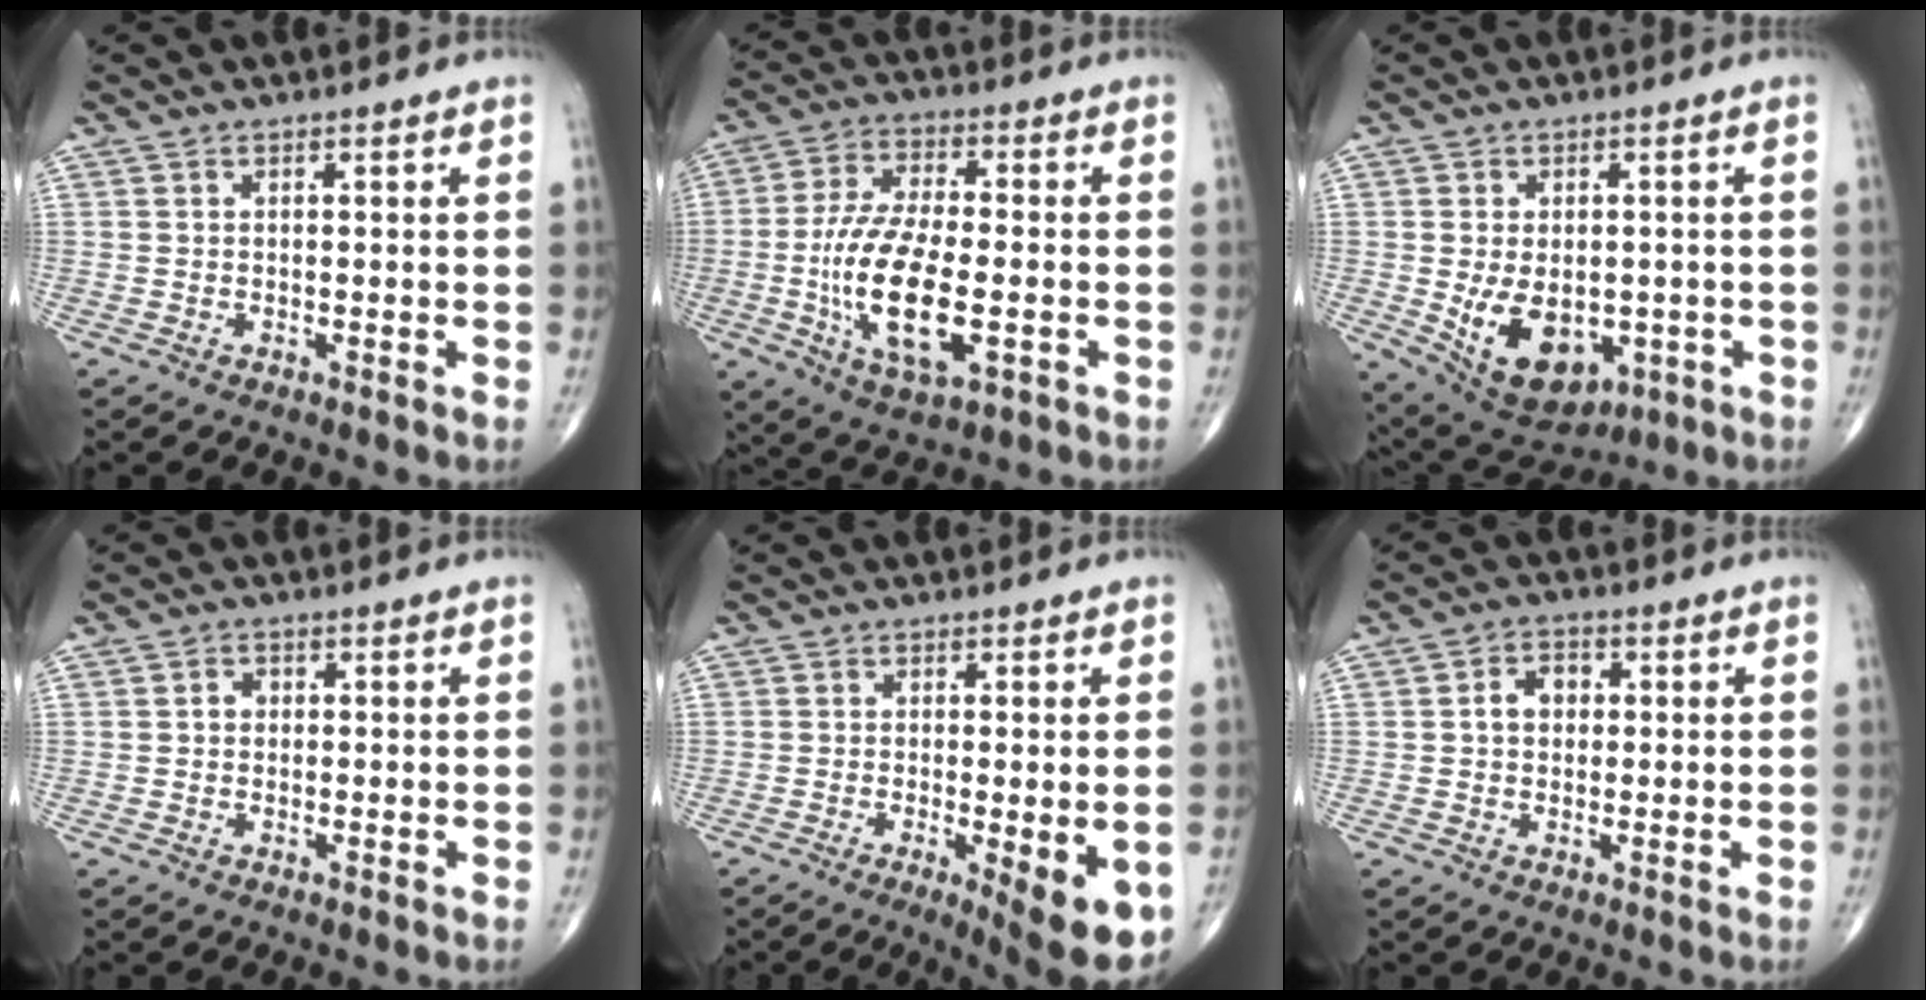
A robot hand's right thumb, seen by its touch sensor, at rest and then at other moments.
{"total": 16.7, "force": [-3.4, 7.1, 14.8], "torque": [-0.286, 0.004, -0.058]}
{"total": 13.1, "force": [-2.9, 8.5, 9.5], "torque": [-0.130, -0.004, -0.020]}
{"total": 1.6, "force": [0.1, 1.4, 0.7], "torque": [-0.004, 0.005, -0.002]}
{"total": 10.7, "force": [-3.9, 2.7, 9.6], "torque": [-0.120, -0.020, -0.051]}
{"total": 4.4, "force": [0.5, 3.4, 2.8], "torque": [-0.033, 0.014, 0.002]}